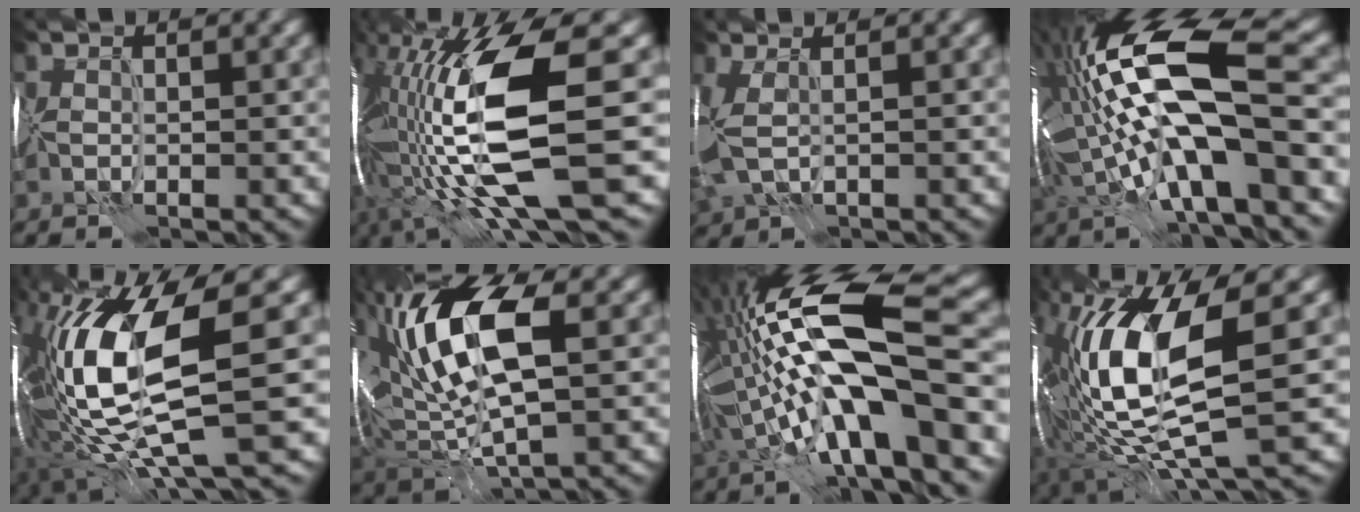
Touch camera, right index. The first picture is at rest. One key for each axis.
{"total": 16.2, "fx": -1.5, "fy": 4.7, "fz": 15.4, "tx": -0.313, "ty": -0.012, "tz": -0.012}
{"total": 4.3, "fx": -0.1, "fy": 2.3, "fz": 3.6, "tx": -0.102, "ty": -0.006, "tz": -0.005}
{"total": 15.3, "fx": 0.6, "fy": 5.4, "fz": 14.3, "tx": -0.268, "ty": 0.026, "tz": 0.006}
{"total": 14.4, "fx": -0.7, "fy": 4.0, "fz": 13.8, "tx": -0.282, "ty": 0.000, "tz": 0.001}
{"total": 11.0, "fx": 2.2, "fy": 5.2, "fz": 9.4, "tx": -0.192, "ty": 0.016, "tz": 0.038}
{"total": 16.7, "fx": -0.3, "fy": 5.4, "fz": 15.8, "tx": -0.274, "ty": 0.029, "tz": -0.004}
{"total": 12.7, "fx": 0.1, "fy": 3.8, "fz": 12.1, "tx": -0.240, "ty": -0.002, "tz": 0.004}